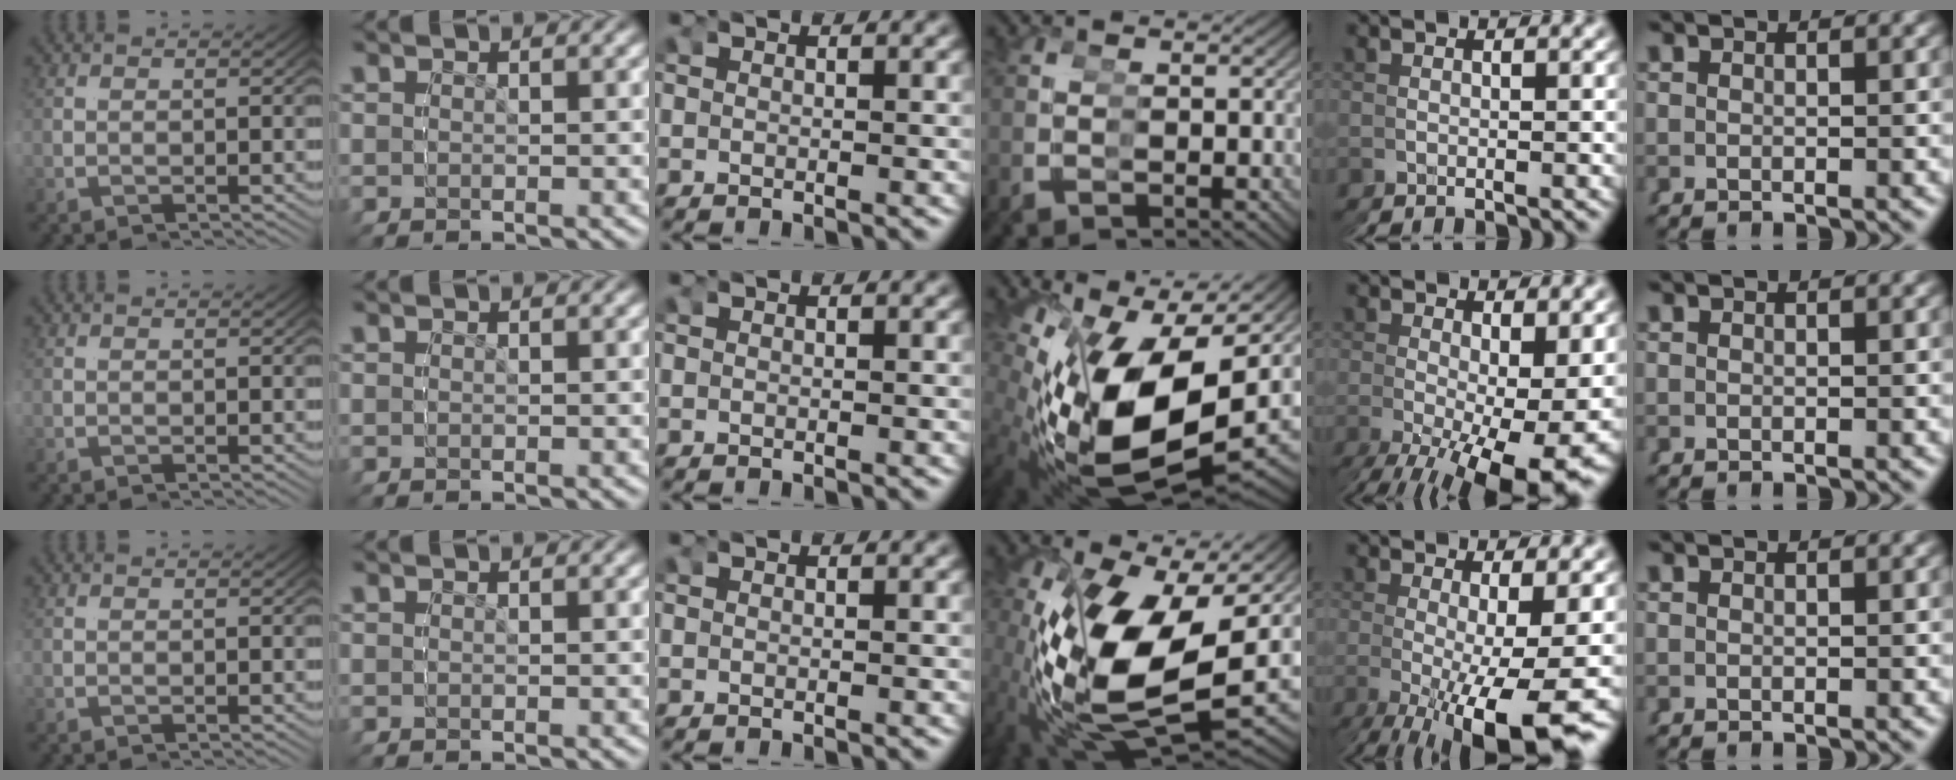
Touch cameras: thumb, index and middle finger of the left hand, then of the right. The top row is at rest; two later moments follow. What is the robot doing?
{"motion": "grasp_and_lifting", "object": "glue stick"}